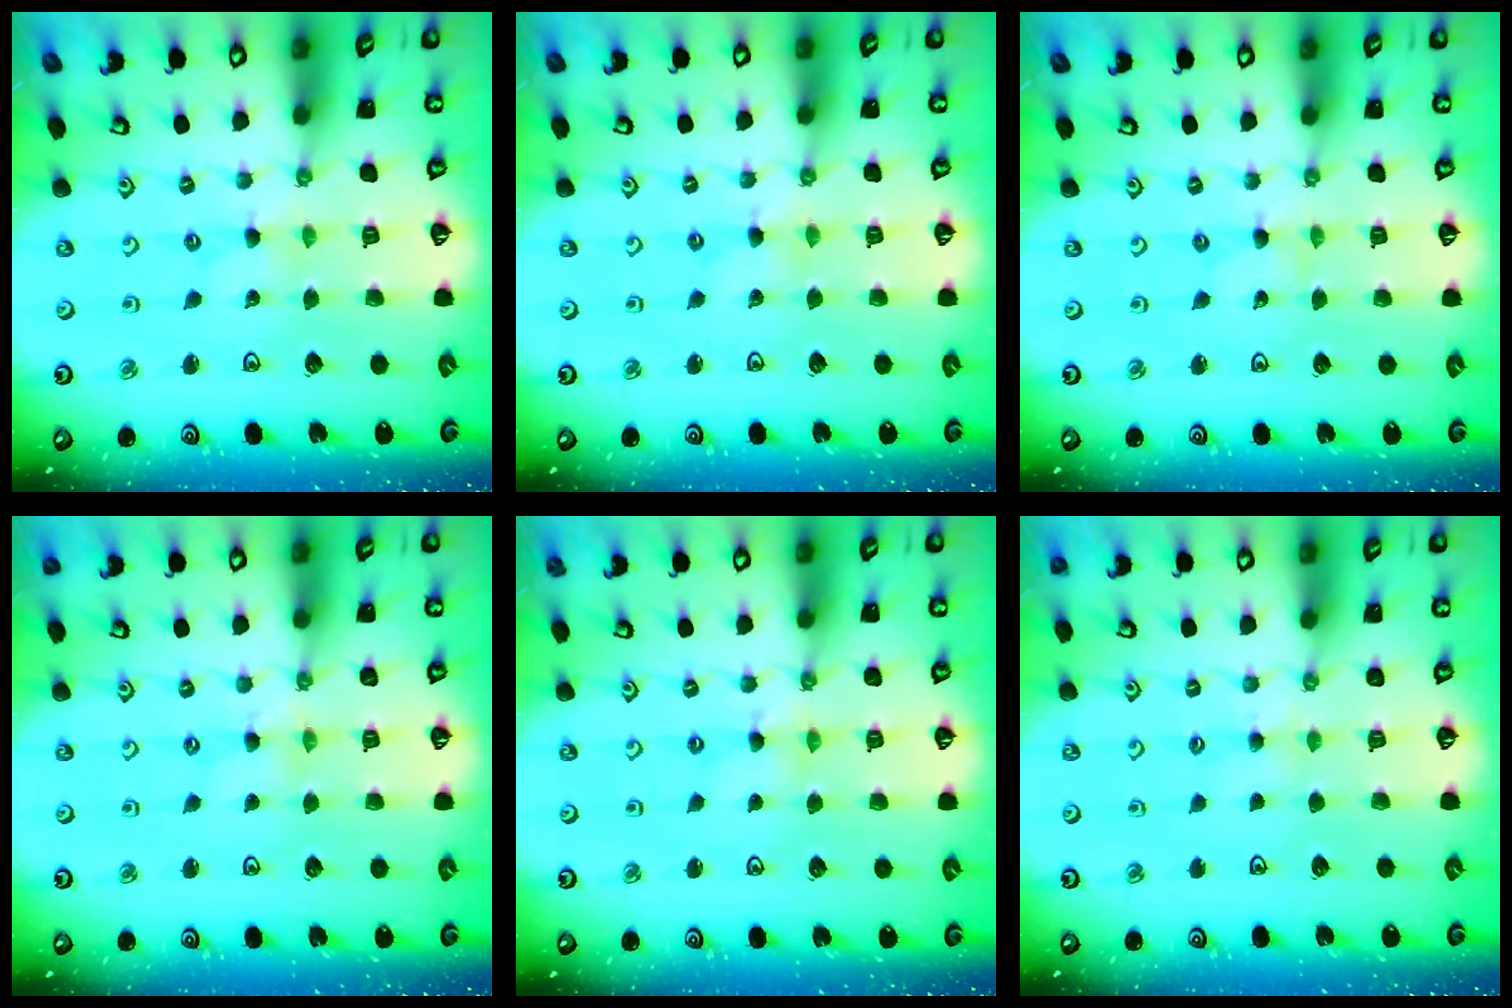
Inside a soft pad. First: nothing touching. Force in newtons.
{"total": 0.0}
{"total": 0.0}
{"total": 0.8, "press": 0.8, "slide": 0.2}
{"total": 1.3, "press": 1.3, "slide": 0.2}
{"total": 2.6, "press": 2.6, "slide": 0.4}